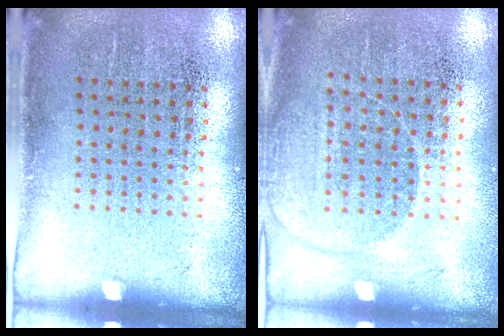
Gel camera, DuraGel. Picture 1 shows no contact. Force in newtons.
{"total": 1.4, "press": 1.3, "slide": 0.5}